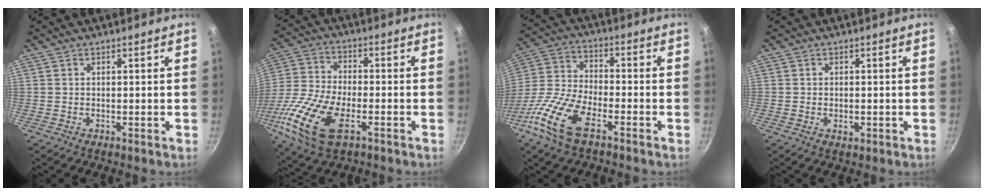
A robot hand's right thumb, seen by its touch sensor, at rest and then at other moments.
{"total": 17.1, "force": [-6.6, 8.2, 13.4], "torque": [-0.279, 0.006, -0.139]}
{"total": 14.2, "force": [-7.9, 5.9, 10.3], "torque": [-0.218, 0.031, -0.171]}
{"total": 1.7, "force": [-0.5, 1.1, 1.3], "torque": [-0.019, 0.000, -0.008]}